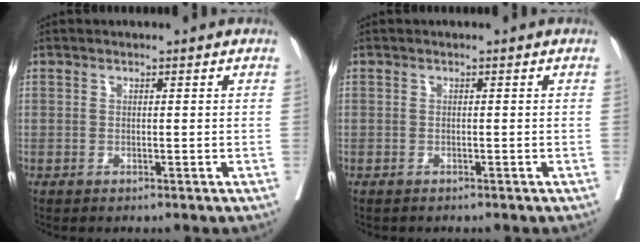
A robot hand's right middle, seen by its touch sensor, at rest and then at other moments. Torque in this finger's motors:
{"motor_torque": [0.00, -0.19, -0.10, 0.00]}